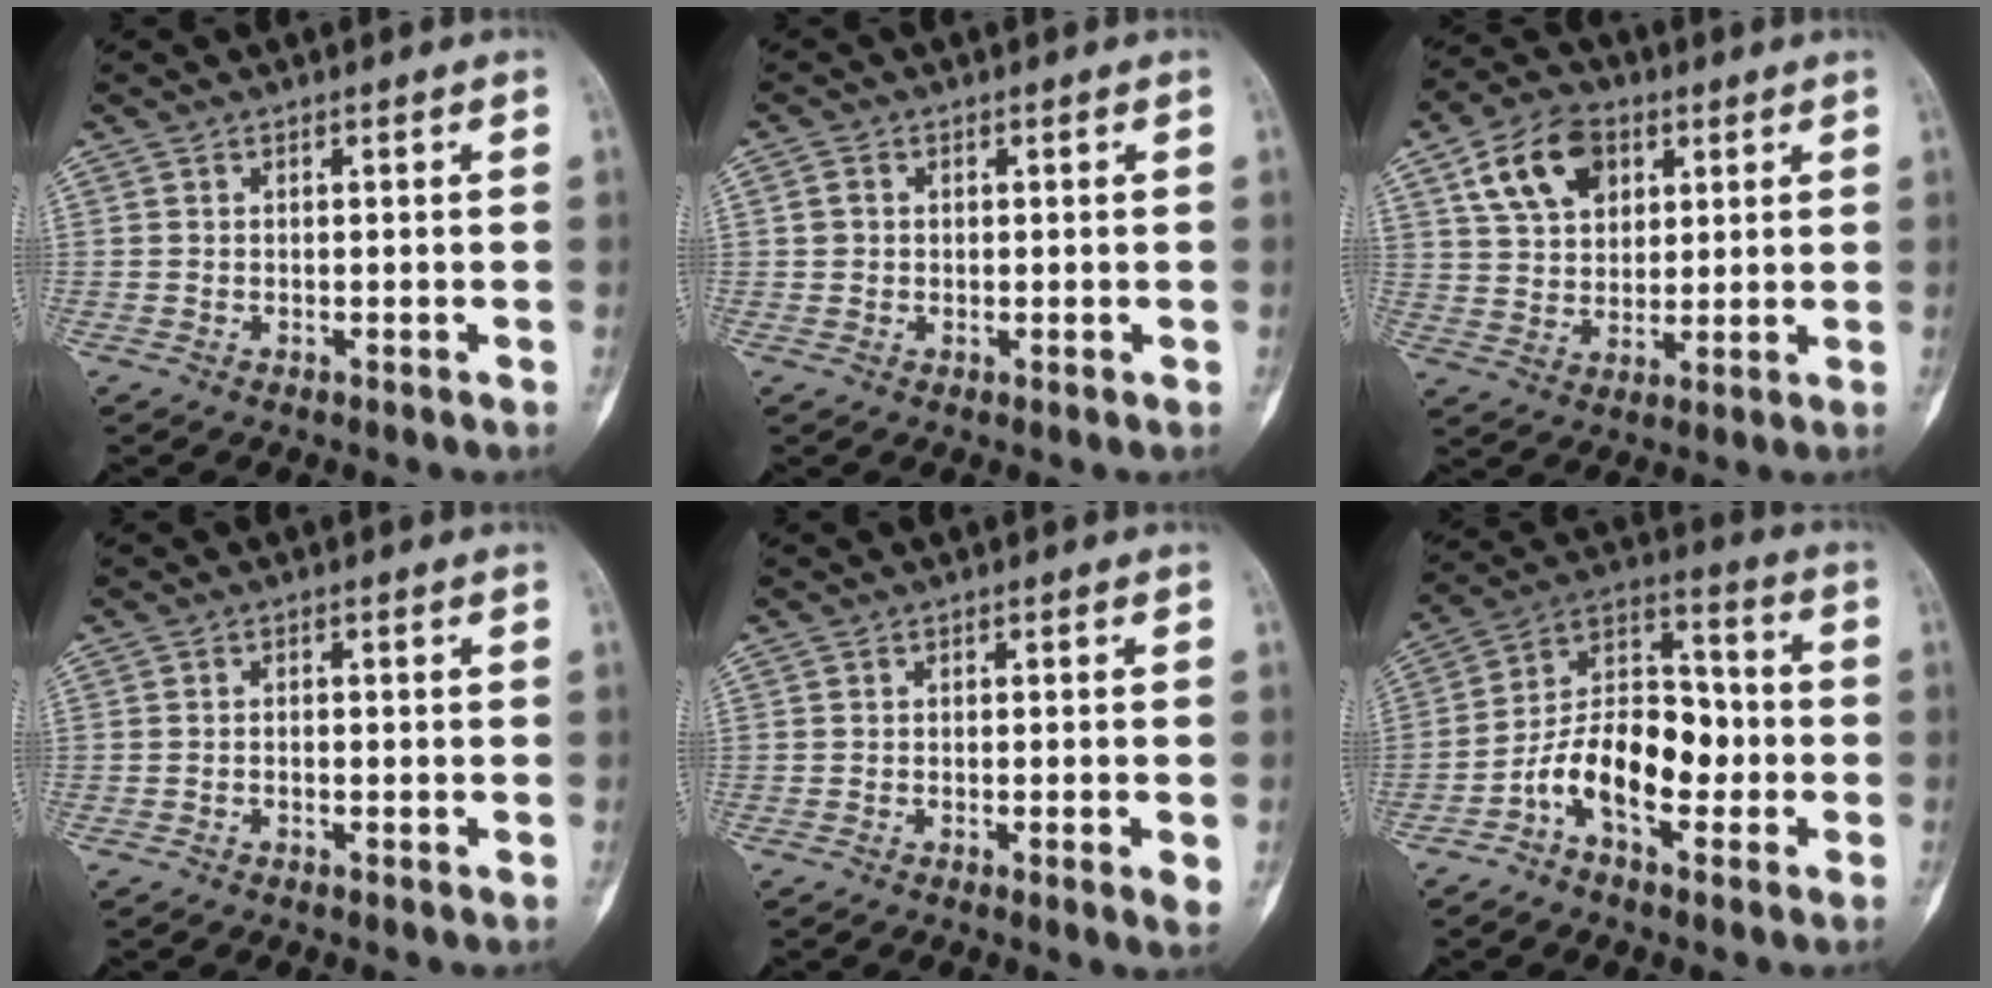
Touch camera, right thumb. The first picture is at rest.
{"total": 2.1, "force": [0.3, 1.9, 0.8], "torque": [-0.009, 0.001, 0.006]}
{"total": 12.1, "force": [5.2, 8.3, 7.1], "torque": [-0.100, -0.006, 0.092]}
{"total": 0.7, "force": [-0.3, 0.4, 0.5], "torque": [-0.010, 0.004, -0.007]}
{"total": 2.9, "force": [-0.7, 0.3, 2.8], "torque": [-0.047, -0.008, -0.010]}
{"total": 13.8, "force": [-4.5, 7.9, 10.4], "torque": [-0.160, 0.056, -0.086]}